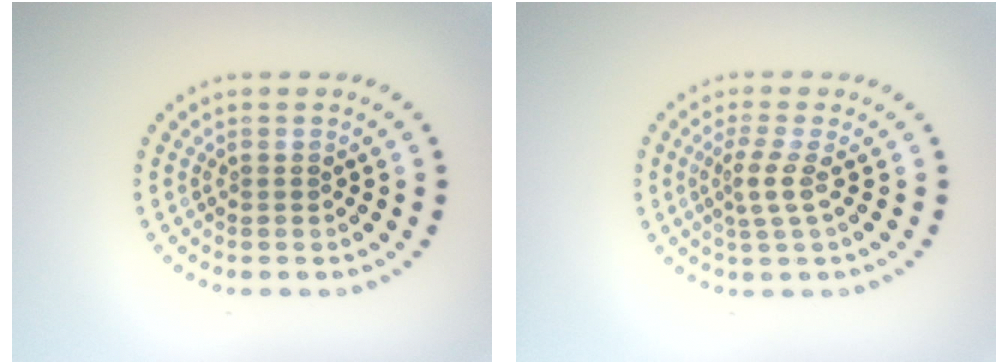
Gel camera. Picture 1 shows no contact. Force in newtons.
{"total": 2.2, "press": 1.6, "slide": 1.6}